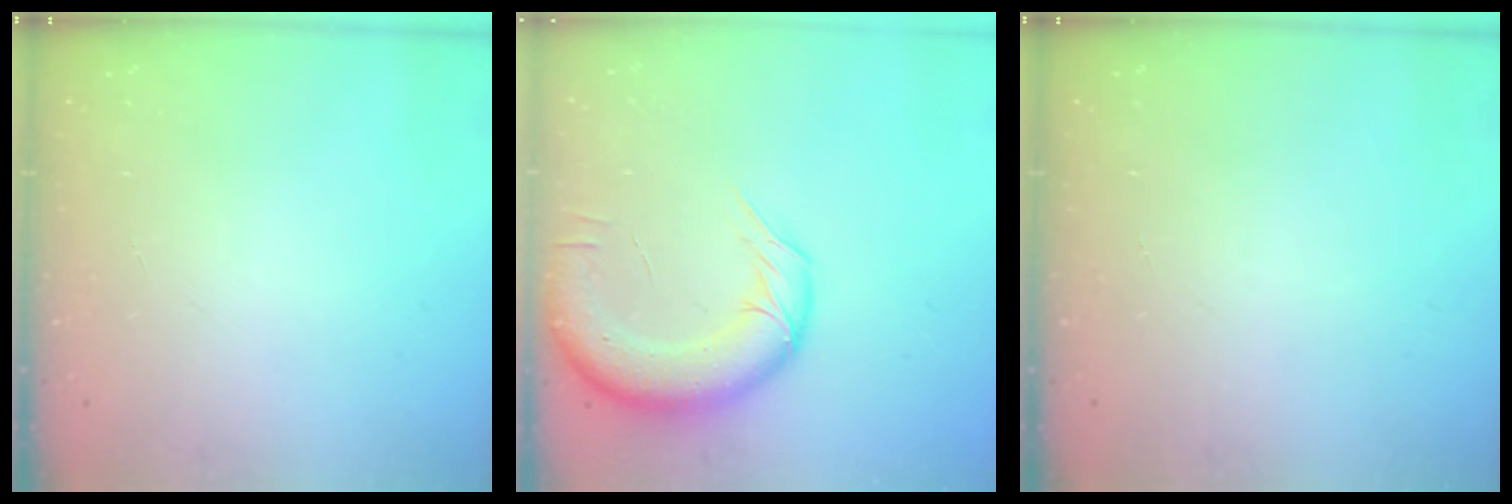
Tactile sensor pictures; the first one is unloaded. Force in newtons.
{"total": 13.9, "press": 13.4, "slide": 3.7}
{"total": 0.0}